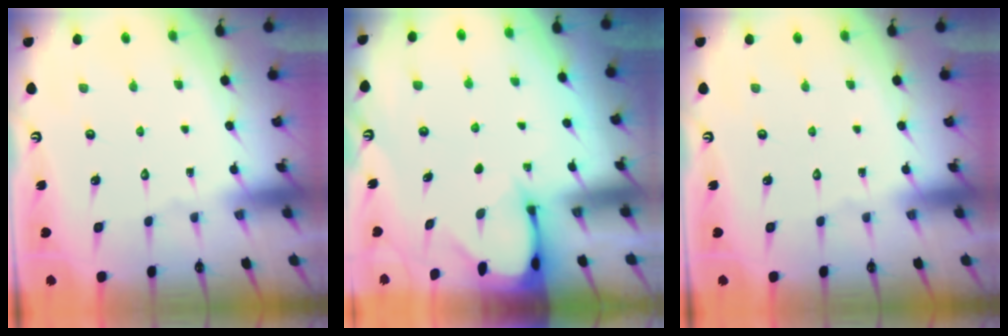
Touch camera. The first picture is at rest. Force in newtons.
{"total": 2.4, "press": 2.3, "slide": 0.3}
{"total": 0.0}